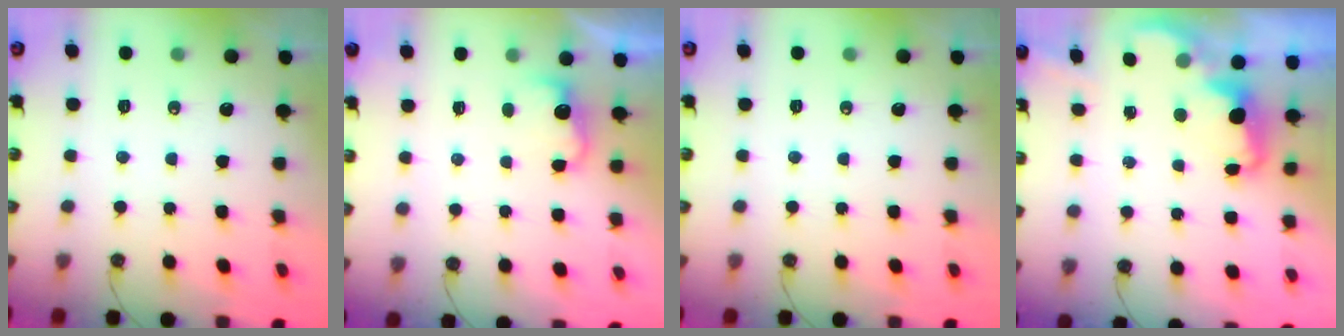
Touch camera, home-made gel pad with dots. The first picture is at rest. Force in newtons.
{"total": 3.4, "press": 3.3, "slide": 1.0}
{"total": 0.0}
{"total": 2.4, "press": 2.3, "slide": 0.5}